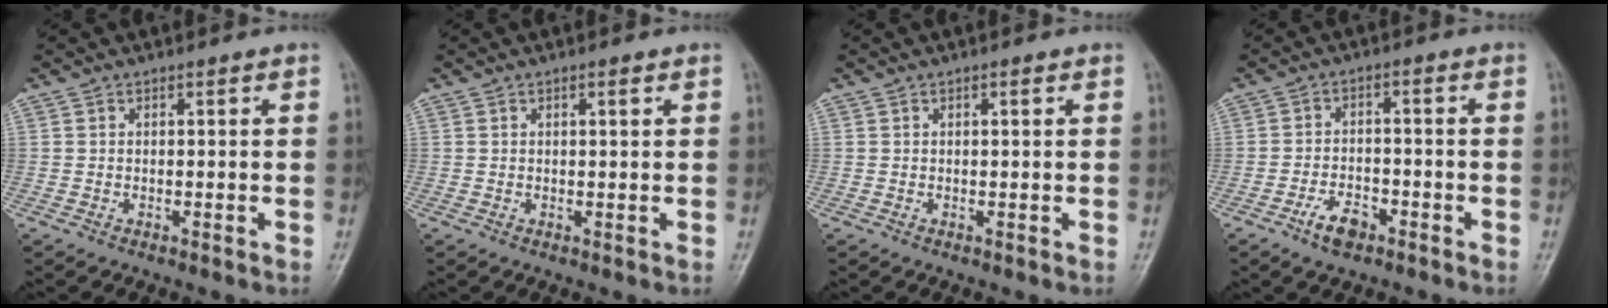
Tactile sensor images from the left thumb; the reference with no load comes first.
{"total": 1.1, "force": [0.5, 0.3, 0.9], "torque": [-0.014, 0.001, 0.008]}
{"total": 0.7, "force": [0.3, 0.2, 0.6], "torque": [-0.010, 0.001, 0.004]}
{"total": 5.0, "force": [-3.0, 2.6, 3.0], "torque": [-0.048, 0.019, -0.054]}